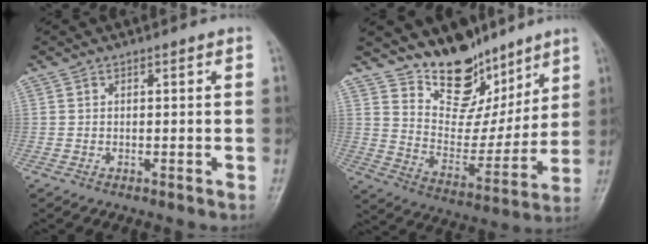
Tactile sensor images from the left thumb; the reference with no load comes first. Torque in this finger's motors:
{"motor_torque": [1.17, 0.26, 1.32, -0.97, 0.05]}